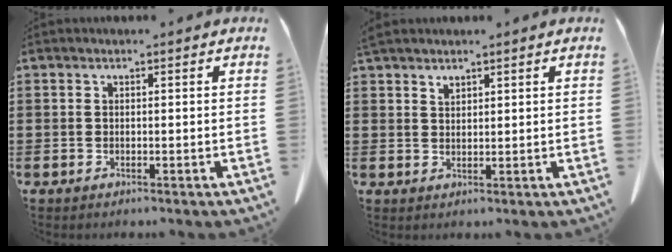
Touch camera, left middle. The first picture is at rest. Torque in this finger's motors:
{"motor_torque": [0.40, 0.33, 0.01, 0.01]}